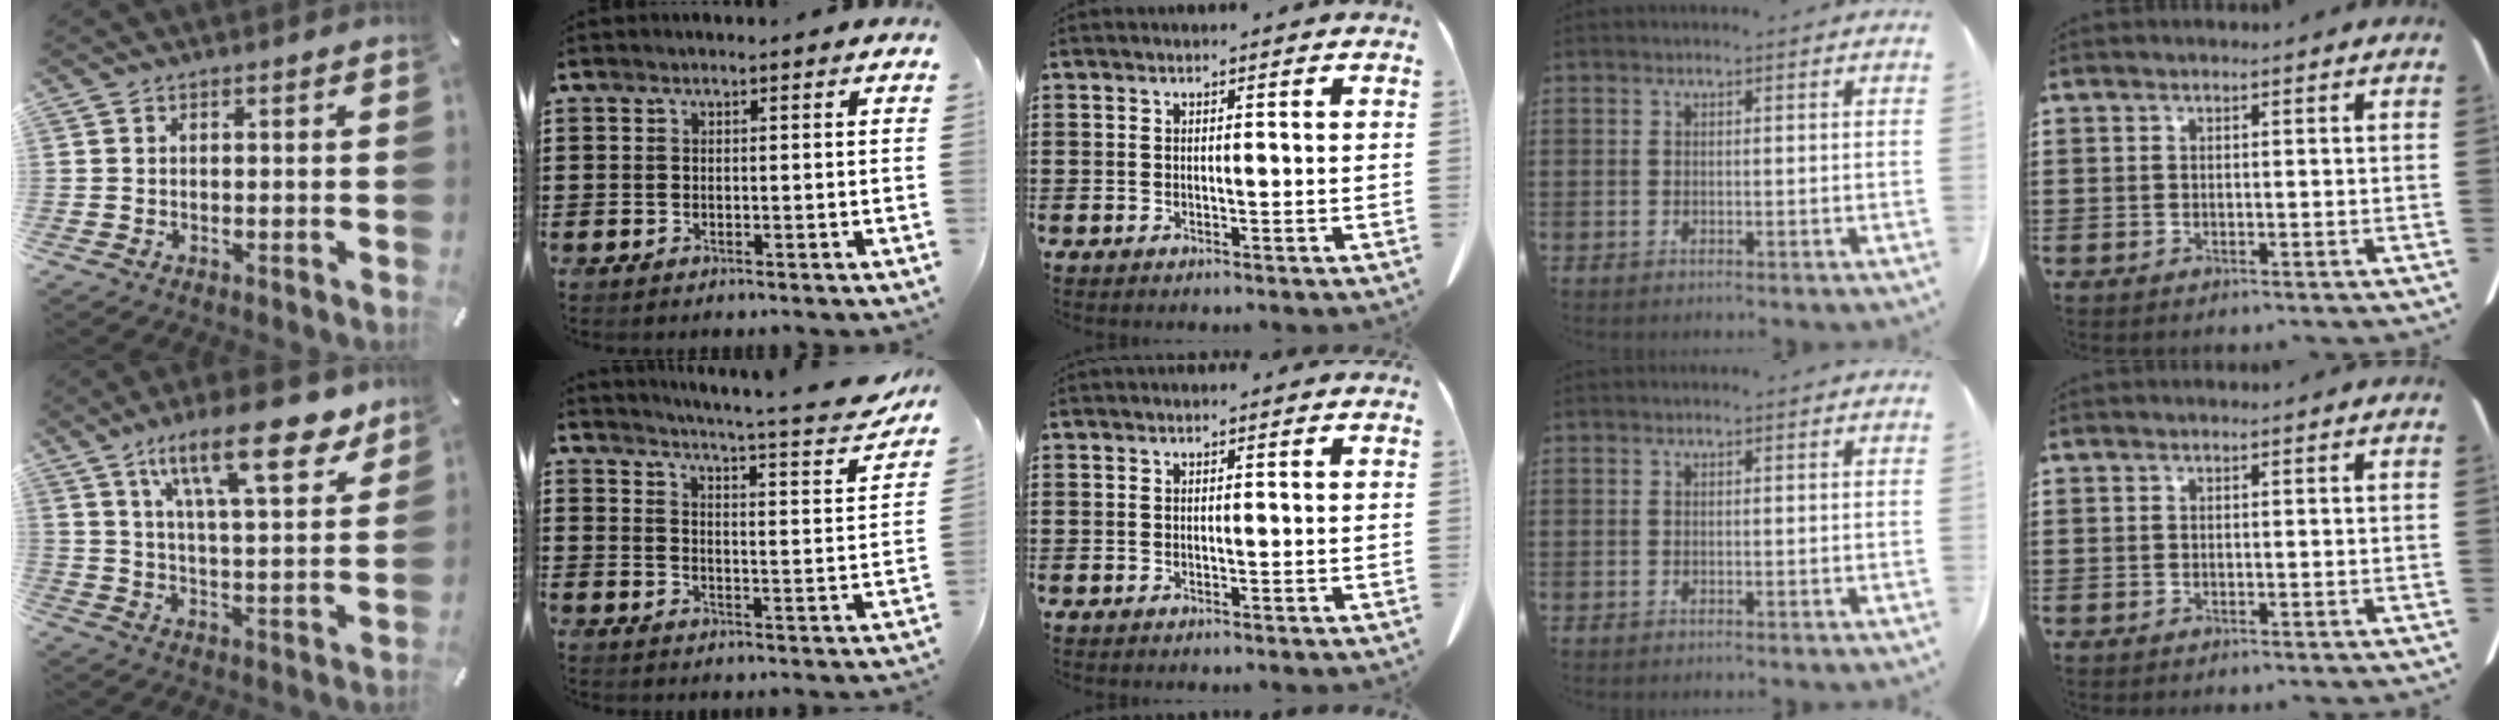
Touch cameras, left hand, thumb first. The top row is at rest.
{"thumb": {"total": 19.8, "force": [11.9, 6.7, 14.2], "torque": [-0.224, -0.053, 0.189]}, "index": {"total": 4.9, "force": [4.2, -0.8, 2.3], "torque": [-0.058, -0.040, 0.061]}}